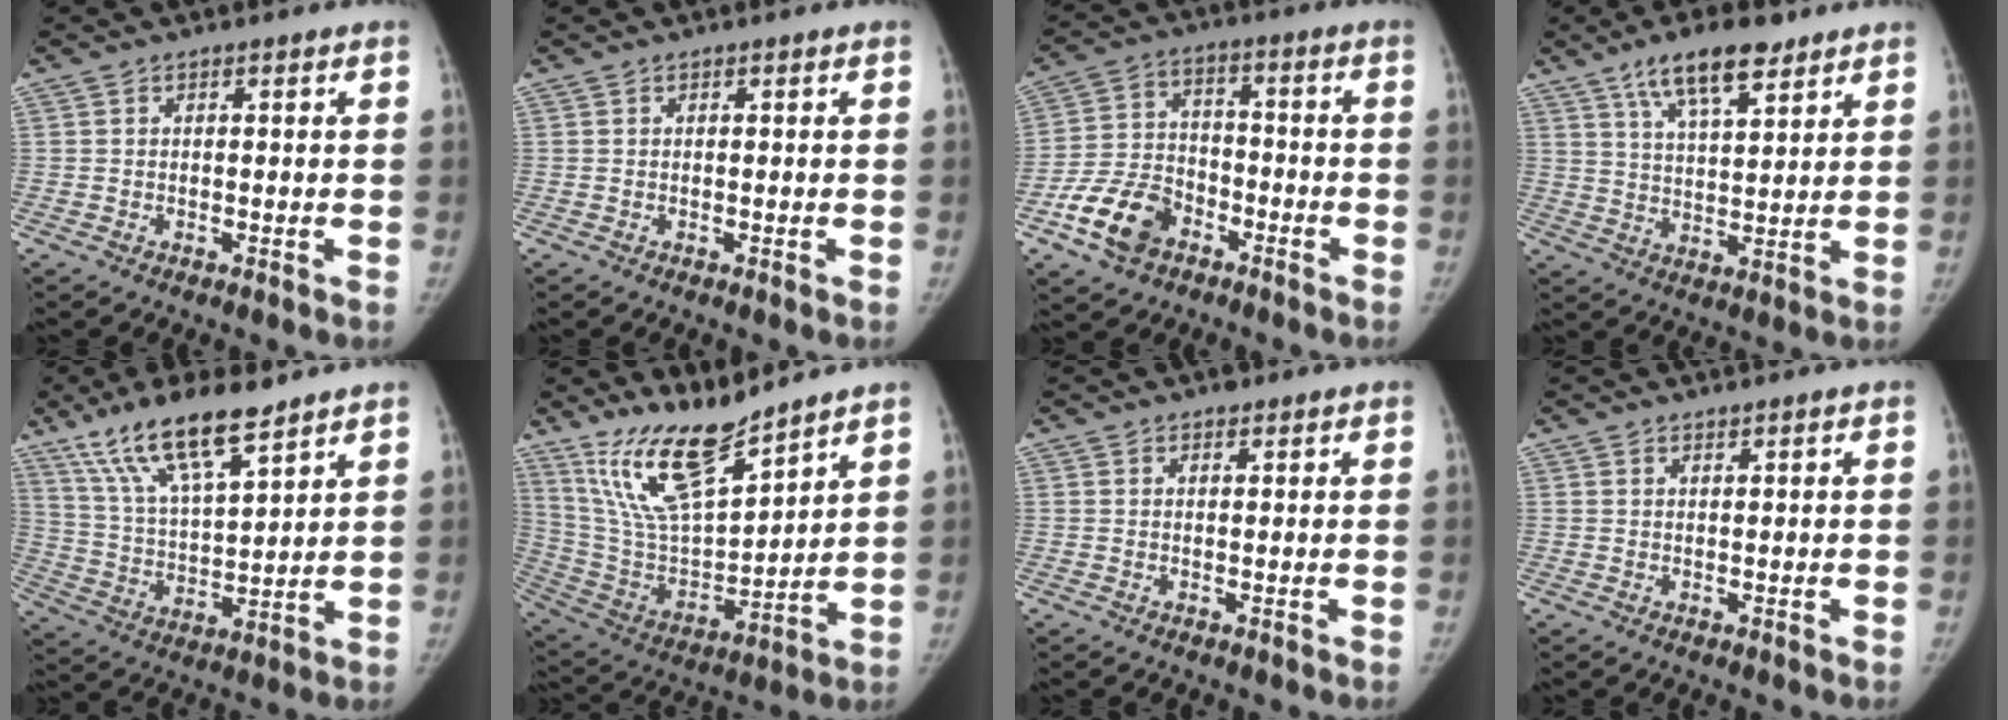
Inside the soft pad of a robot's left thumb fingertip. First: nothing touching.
{"total": 0.0}
{"total": 11.7, "force": [-6.2, 8.0, 5.8], "torque": [-0.093, 0.033, -0.115]}
{"total": 11.2, "force": [7.3, 3.9, 7.6], "torque": [-0.112, -0.031, 0.129]}
{"total": 15.7, "force": [11.0, 4.0, 10.4], "torque": [-0.180, -0.047, 0.216]}
{"total": 16.3, "force": [12.9, 3.8, 9.2], "torque": [-0.147, -0.079, 0.258]}
{"total": 1.3, "force": [1.0, 0.6, 0.5], "torque": [-0.003, -0.005, 0.012]}
{"total": 0.7, "force": [0.7, 0.0, 0.2], "torque": [-0.003, -0.006, 0.013]}